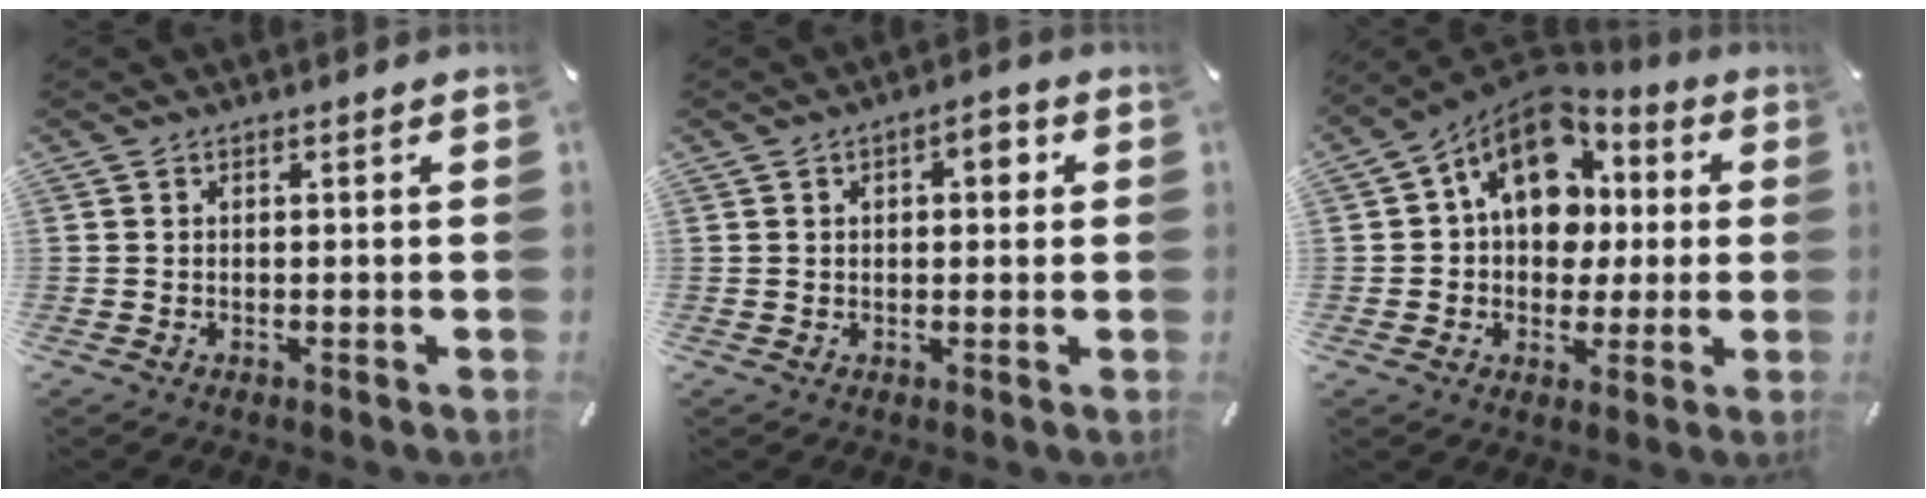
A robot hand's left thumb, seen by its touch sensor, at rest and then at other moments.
{"total": 3.8, "force": [0.8, 2.2, 3.0], "torque": [-0.037, 0.002, 0.005]}
{"total": 14.6, "force": [4.2, 11.3, 8.3], "torque": [-0.136, -0.022, 0.081]}